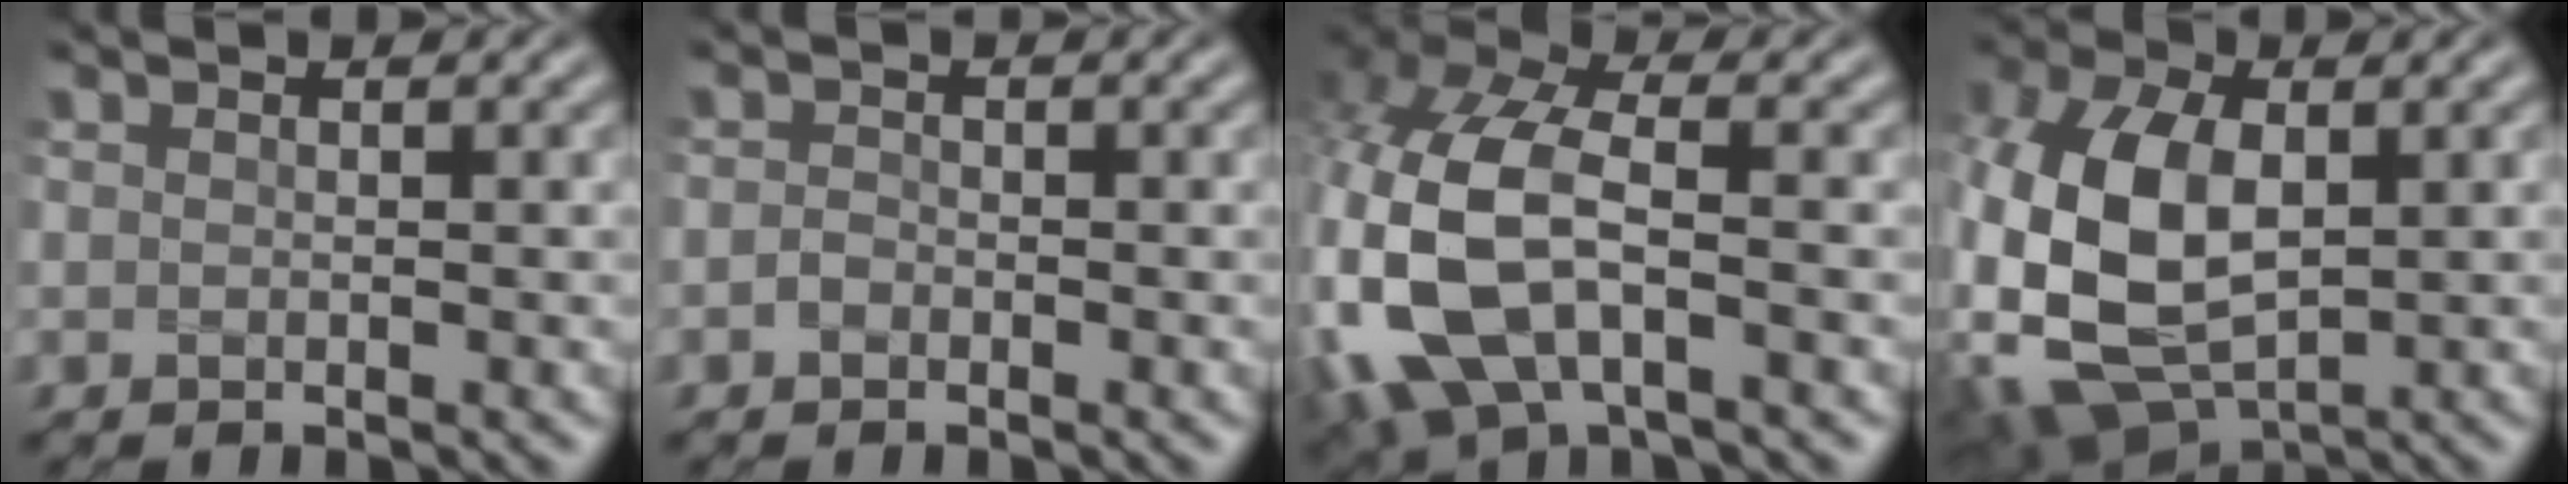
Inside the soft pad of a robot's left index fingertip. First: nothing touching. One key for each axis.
{"total": 0.7, "fx": -0.5, "fy": 0.5, "fz": 0.3, "tx": -0.006, "ty": 0.004, "tz": -0.012}
{"total": 10.7, "fx": -2.5, "fy": 5.9, "fz": 8.6, "tx": -0.232, "ty": -0.003, "tz": -0.054}
{"total": 11.2, "fx": -0.9, "fy": 6.5, "fz": 9.1, "tx": -0.232, "ty": 0.003, "tz": -0.019}